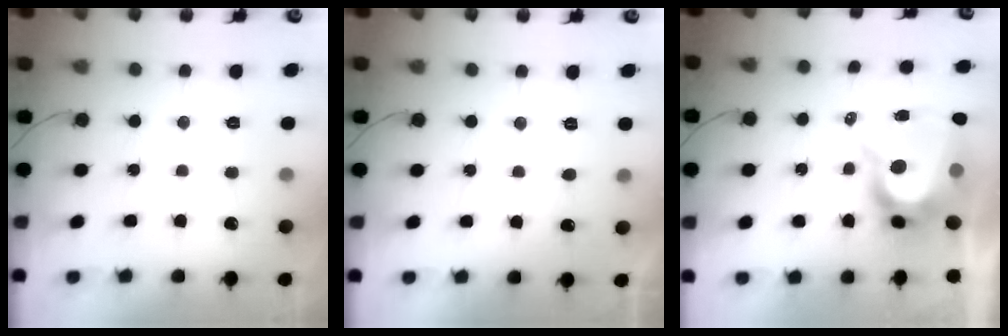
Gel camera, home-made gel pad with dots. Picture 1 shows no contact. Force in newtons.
{"total": 4.0, "press": 4.0, "slide": 0.4}
{"total": 10.2, "press": 10.2, "slide": 0.7}